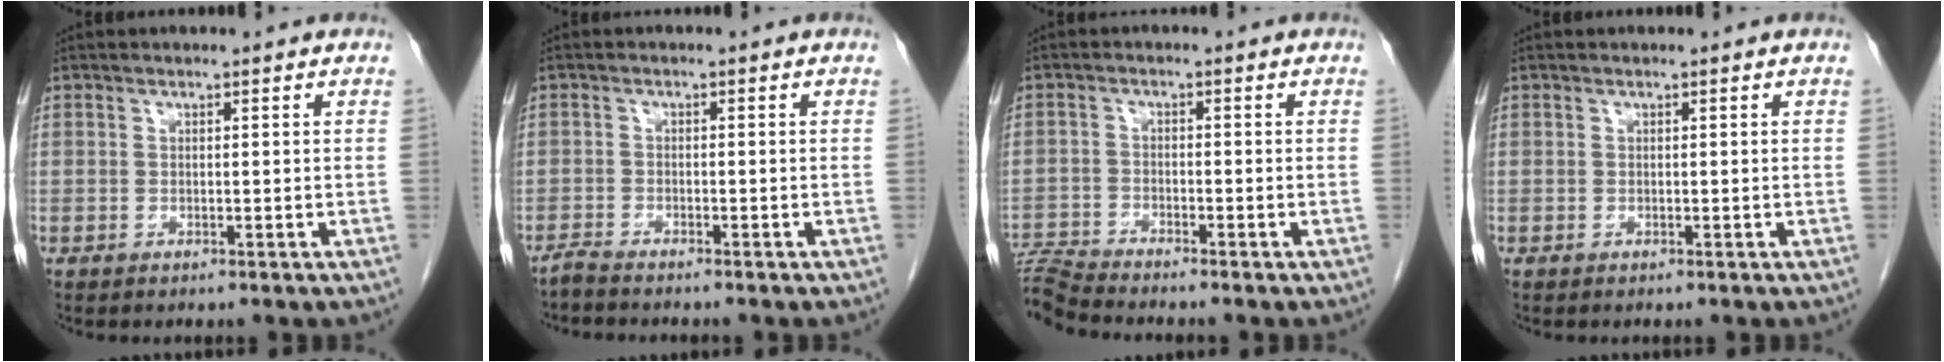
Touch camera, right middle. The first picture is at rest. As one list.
[{"total": 2.8, "force": [-2.6, 0.2, 1.0], "torque": [-0.019, -0.004, -0.038]}, {"total": 5.6, "force": [-5.4, -1.4, 0.6], "torque": [-0.016, -0.006, -0.101]}, {"total": 0.0}]